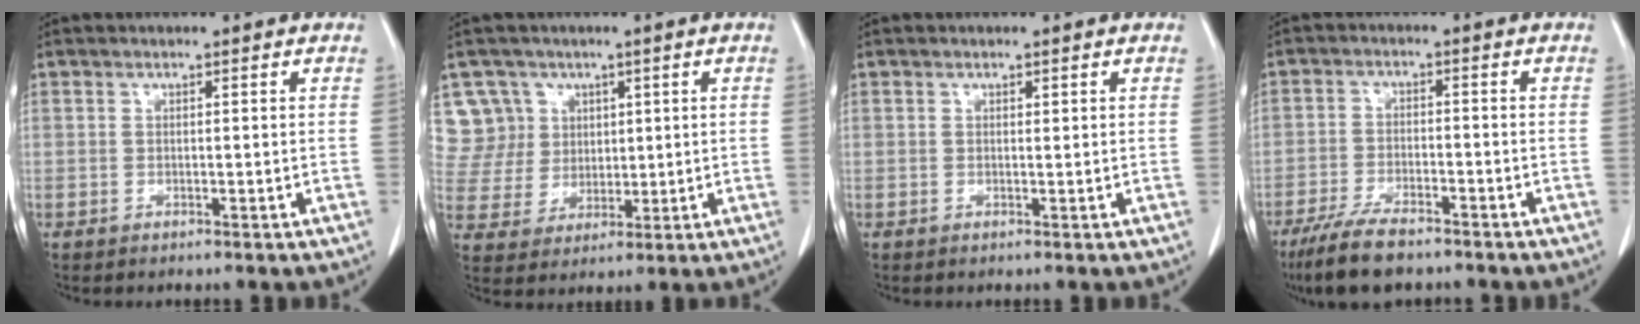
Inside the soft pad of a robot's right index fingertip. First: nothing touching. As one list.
[{"total": 8.3, "force": [4.1, 7.2, -0.2], "torque": [0.006, 0.022, 0.092]}, {"total": 0.0}, {"total": 8.1, "force": [-6.3, 2.0, 4.7], "torque": [-0.091, -0.018, -0.113]}]